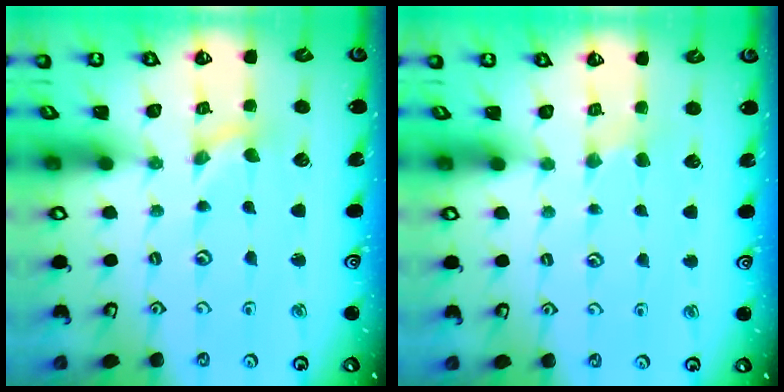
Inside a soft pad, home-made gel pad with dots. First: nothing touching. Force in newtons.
{"total": 1.7, "press": 1.6, "slide": 0.4}